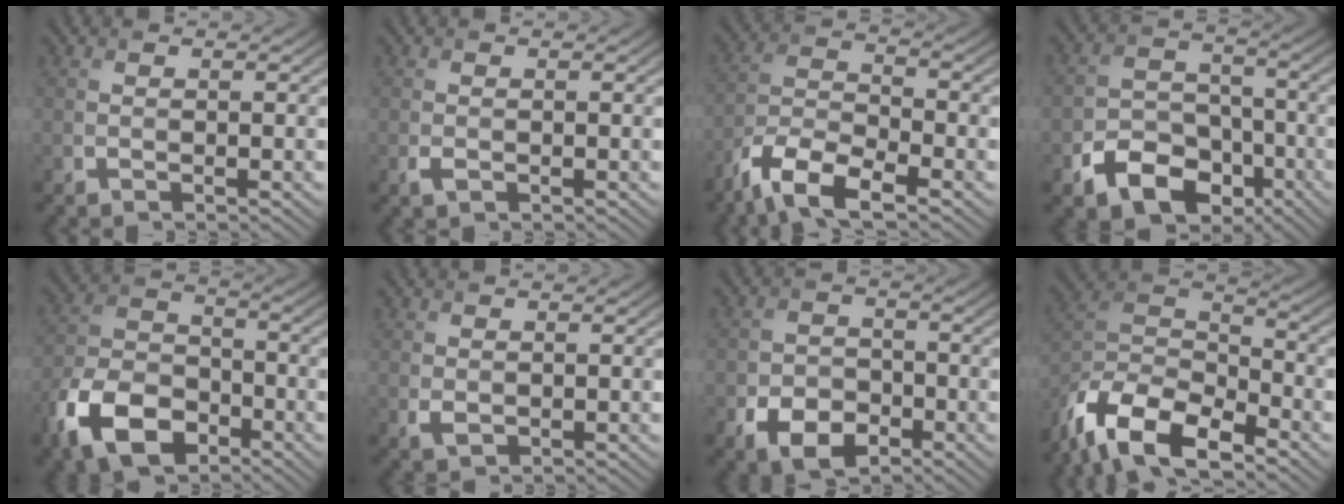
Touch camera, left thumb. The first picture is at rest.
{"total": 1.0, "force": [-0.4, 0.6, 0.7], "torque": [-0.016, -0.003, -0.007]}
{"total": 8.0, "force": [-5.7, 2.5, 5.1], "torque": [-0.103, -0.005, -0.124]}
{"total": 9.2, "force": [-4.9, 6.2, 4.6], "torque": [-0.090, -0.020, -0.090]}
{"total": 11.1, "force": [-6.2, 6.6, 6.5], "torque": [-0.149, -0.013, -0.135]}
{"total": 1.3, "force": [0.2, 1.0, 0.9], "torque": [-0.023, -0.004, 0.009]}
{"total": 5.8, "force": [-3.0, 4.0, 3.1], "torque": [-0.061, -0.012, -0.056]}
{"total": 12.9, "force": [-9.0, 5.2, 7.6], "torque": [-0.166, -0.014, -0.182]}